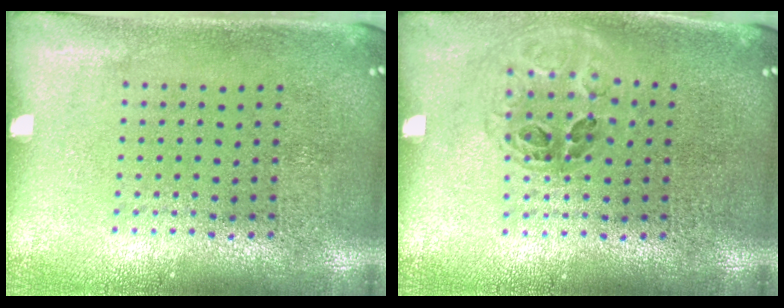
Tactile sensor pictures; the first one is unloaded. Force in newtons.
{"total": 1.0, "press": 1.0, "slide": 0.3}